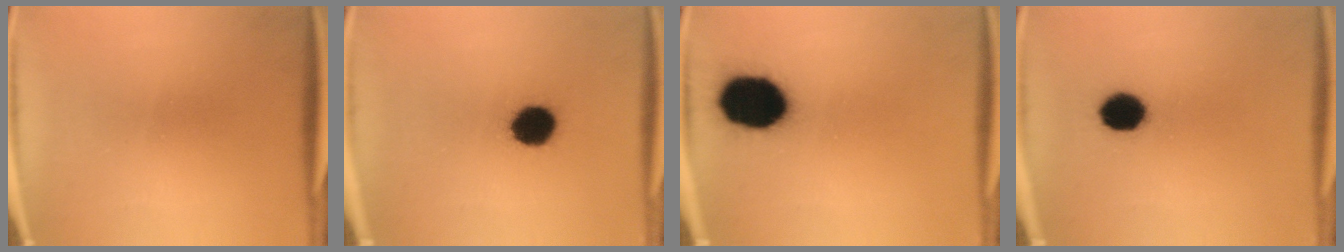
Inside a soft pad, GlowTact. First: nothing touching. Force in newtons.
{"total": 8.4}
{"total": 18.6}
{"total": 8.0}